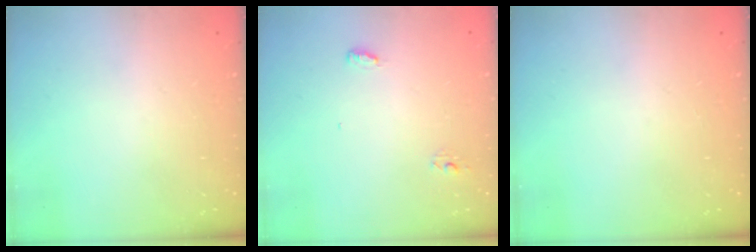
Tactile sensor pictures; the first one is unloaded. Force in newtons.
{"total": 4.2, "press": 4.0, "slide": 1.3}
{"total": 0.0}